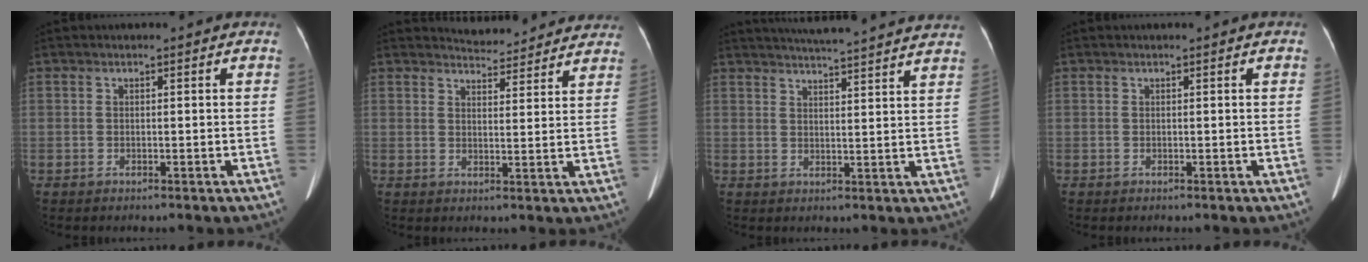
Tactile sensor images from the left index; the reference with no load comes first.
{"total": 8.6, "force": [8.4, 1.7, 0.8], "torque": [-0.001, 0.002, 0.092]}
{"total": 18.2, "force": [17.0, 0.0, 6.5], "torque": [-0.103, -0.006, 0.212]}
{"total": 0.0}